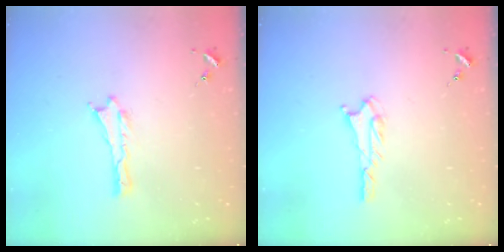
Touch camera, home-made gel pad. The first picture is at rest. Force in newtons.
{"total": 1.8, "press": 1.8, "slide": 0.2}